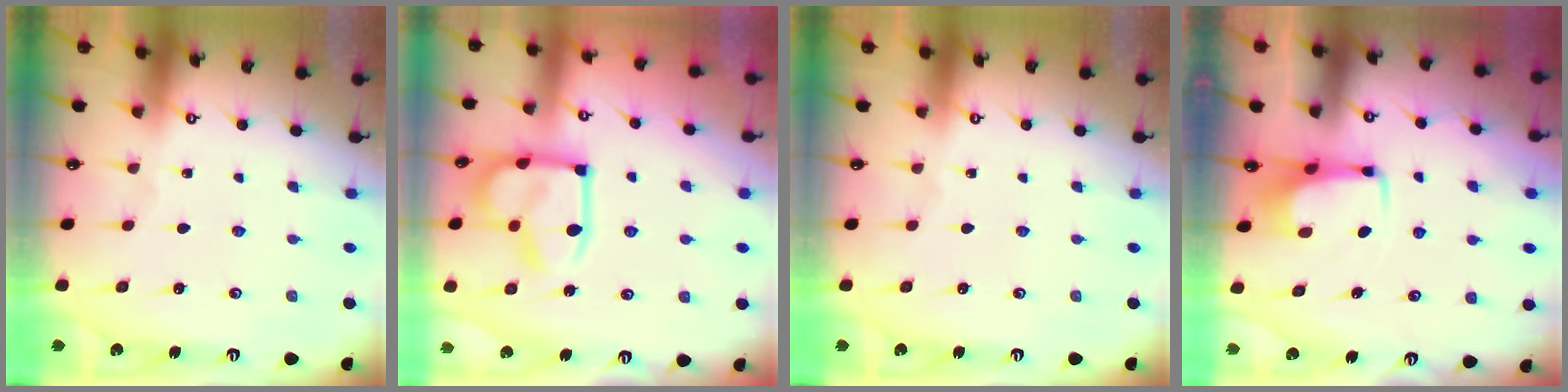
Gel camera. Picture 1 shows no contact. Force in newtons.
{"total": 16.4, "press": 16.3, "slide": 0.7}
{"total": 0.0}
{"total": 3.7, "press": 3.7, "slide": 0.3}